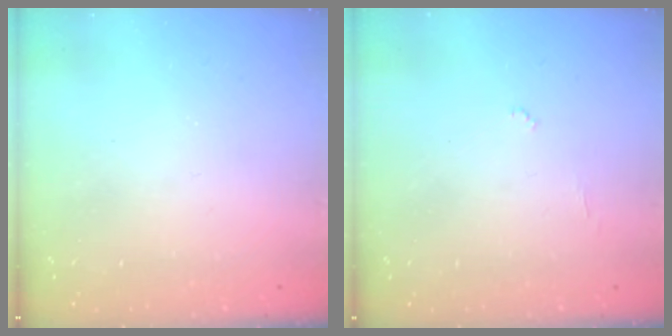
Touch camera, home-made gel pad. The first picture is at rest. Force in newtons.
{"total": 3.9, "press": 3.9, "slide": 0.3}